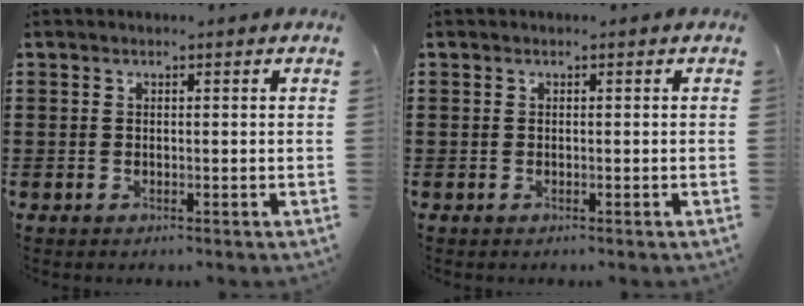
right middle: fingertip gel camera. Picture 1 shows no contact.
{"total": 0.0}